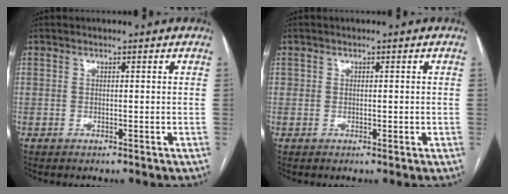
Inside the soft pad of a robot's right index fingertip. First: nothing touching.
{"total": 0.9, "force": [0.0, 0.7, 0.5], "torque": [-0.006, 0.003, 0.002]}